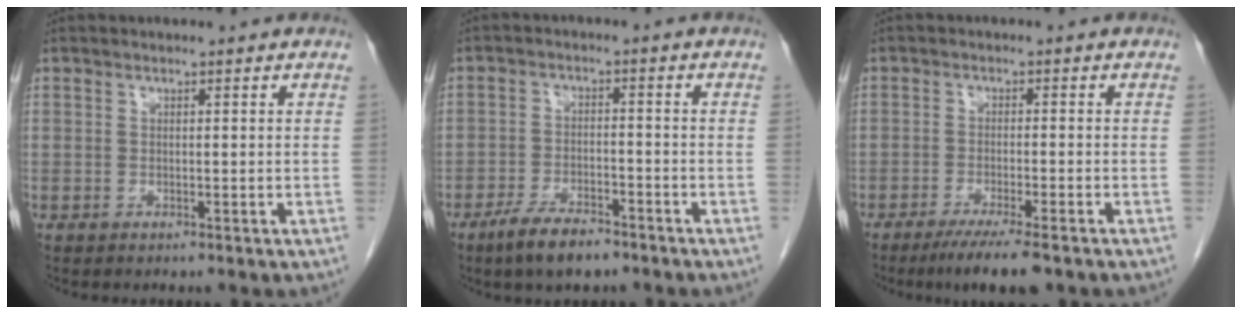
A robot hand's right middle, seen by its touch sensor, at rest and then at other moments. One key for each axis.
{"total": 6.5, "fx": -4.9, "fy": 1.9, "fz": 3.9, "tx": -0.077, "ty": -0.005, "tz": -0.084}
{"total": 7.4, "fx": -5.4, "fy": 0.5, "fz": 5.1, "tx": -0.073, "ty": -0.016, "tz": -0.083}